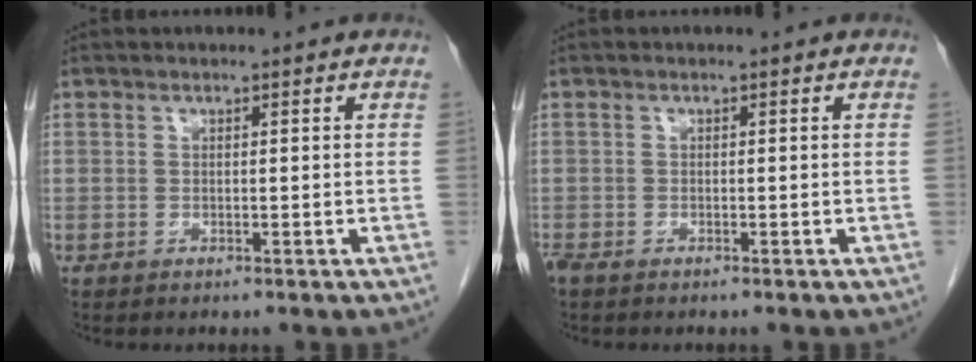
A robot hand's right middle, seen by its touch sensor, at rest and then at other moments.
{"total": 1.3, "force": [-1.0, 0.4, 0.6], "torque": [-0.020, -0.005, -0.020]}